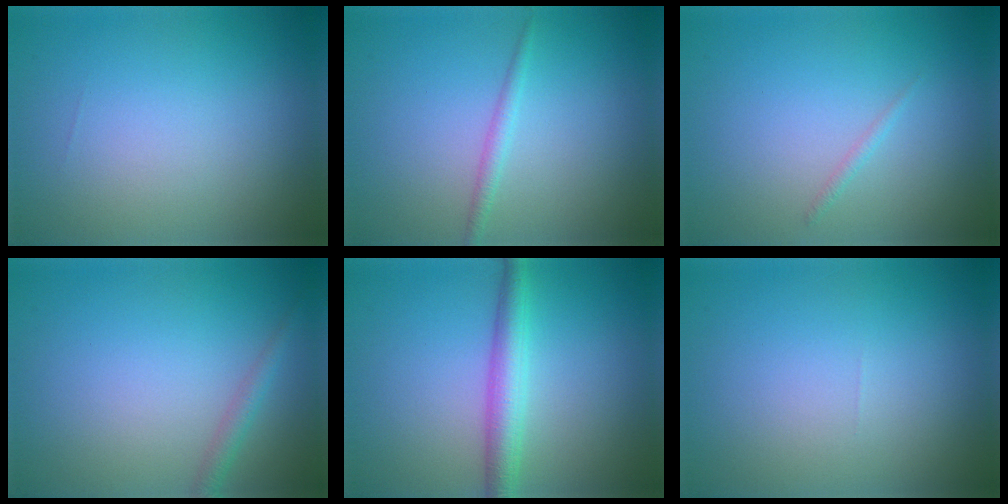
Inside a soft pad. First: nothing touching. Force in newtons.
{"total": 1.2, "press": 1.2, "slide": 0.1}
{"total": 0.6, "press": 0.6, "slide": 0.0}
{"total": 1.5, "press": 1.5, "slide": 0.1}
{"total": 3.5, "press": 3.5, "slide": 0.1}
{"total": 0.0}